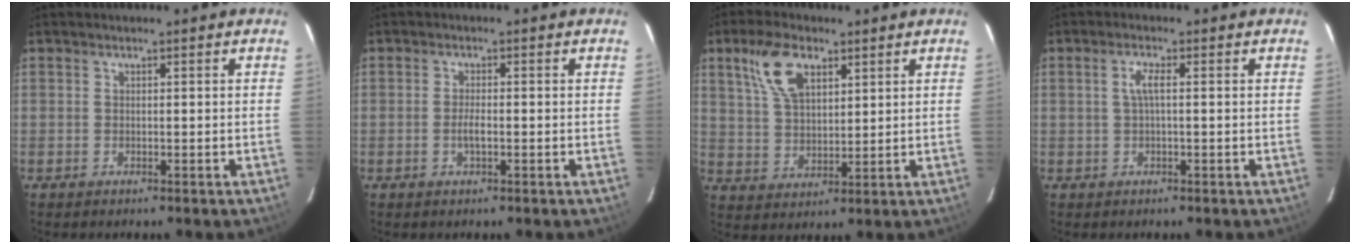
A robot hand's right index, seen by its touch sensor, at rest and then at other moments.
{"total": 2.1, "force": [-0.6, 0.5, 1.9], "torque": [-0.039, 0.002, -0.012]}
{"total": 9.8, "force": [5.0, 5.1, 6.8], "torque": [-0.135, 0.020, 0.100]}
{"total": 2.4, "force": [0.2, 0.3, 2.4], "torque": [-0.049, 0.004, 0.003]}